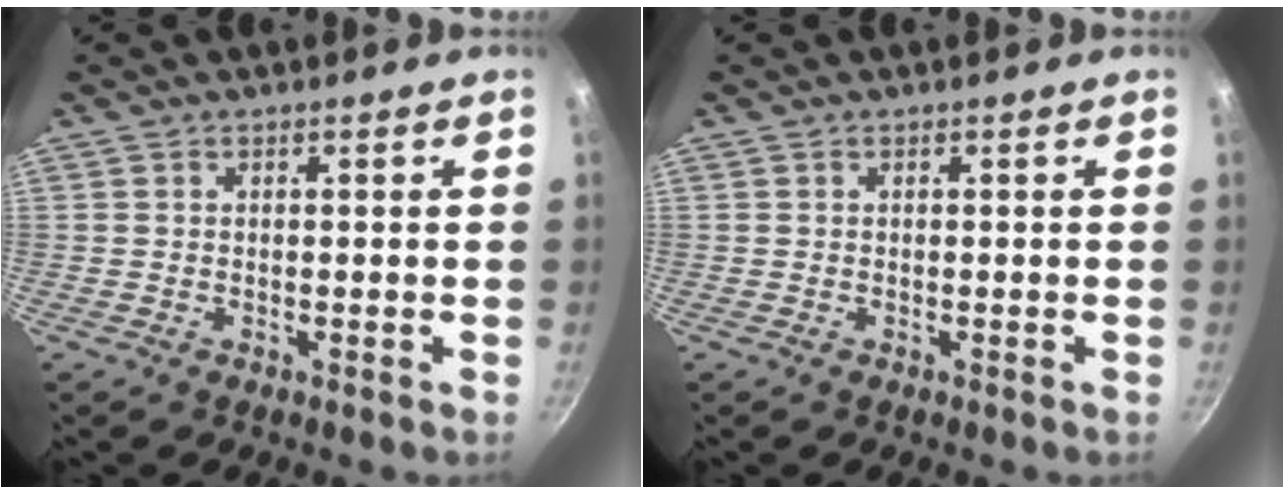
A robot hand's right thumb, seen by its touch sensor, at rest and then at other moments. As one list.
[{"total": 0.0}]